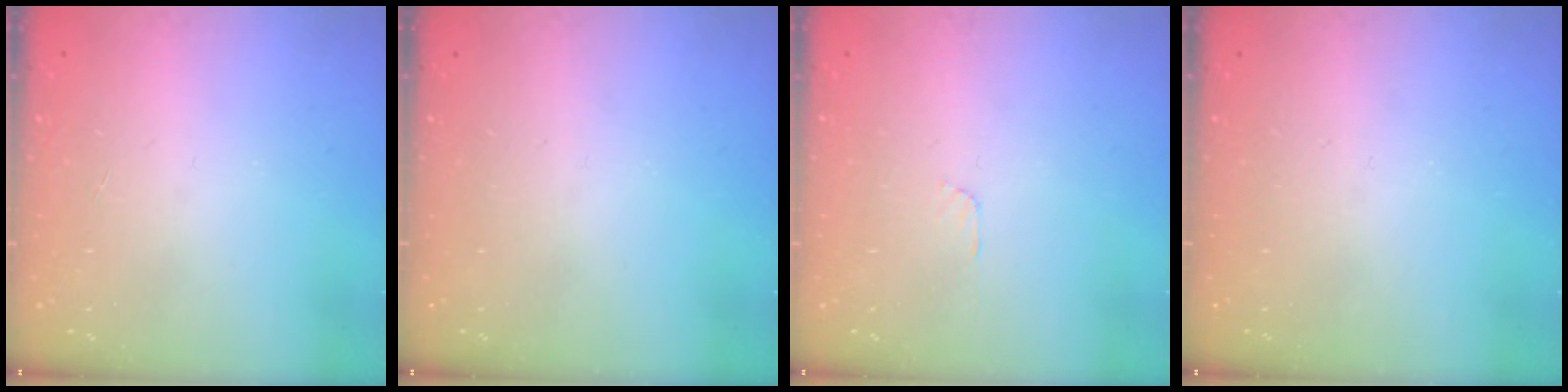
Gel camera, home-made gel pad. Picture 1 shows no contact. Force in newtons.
{"total": 0.0}
{"total": 2.9, "press": 2.9, "slide": 0.4}
{"total": 0.0}